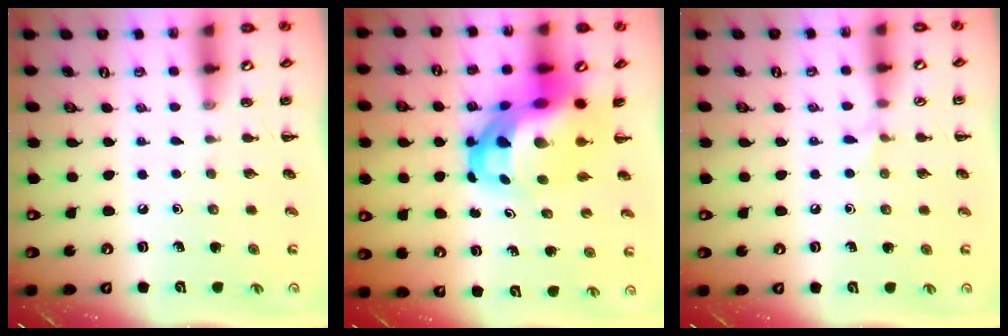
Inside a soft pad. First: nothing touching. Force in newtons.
{"total": 13.4, "press": 12.9, "slide": 3.4}
{"total": 3.9, "press": 3.6, "slide": 1.5}